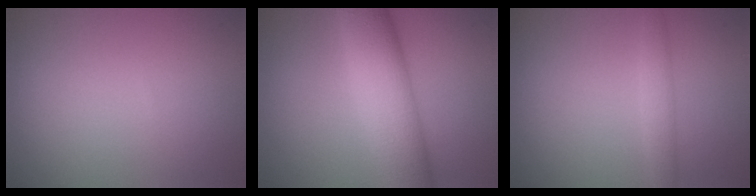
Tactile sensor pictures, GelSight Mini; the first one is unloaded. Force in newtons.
{"total": 8.3, "press": 8.3, "slide": 0.2}
{"total": 1.6, "press": 1.6, "slide": 0.0}